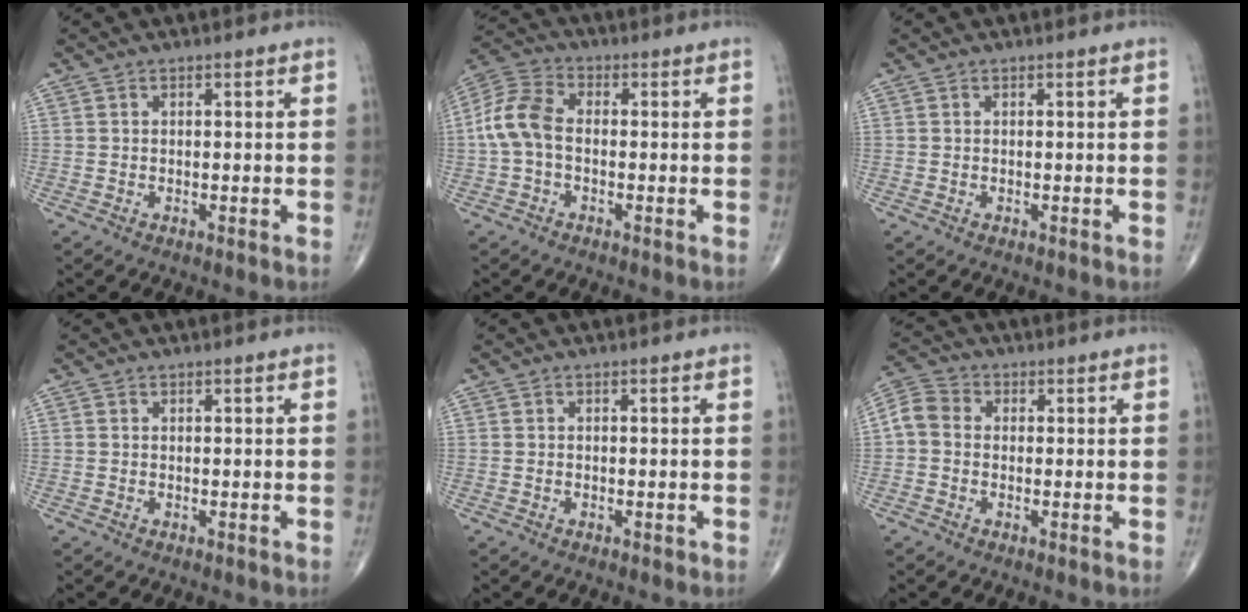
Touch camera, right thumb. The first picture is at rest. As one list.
[{"total": 8.4, "force": [-0.7, 5.4, 6.5], "torque": [-0.137, 0.025, -0.026]}, {"total": 0.0}, {"total": 0.0}, {"total": 0.5, "force": [-0.3, 0.2, 0.3], "torque": [-0.005, -0.001, -0.005]}, {"total": 5.2, "force": [-0.2, 4.2, 3.0], "torque": [-0.054, 0.015, -0.019]}]